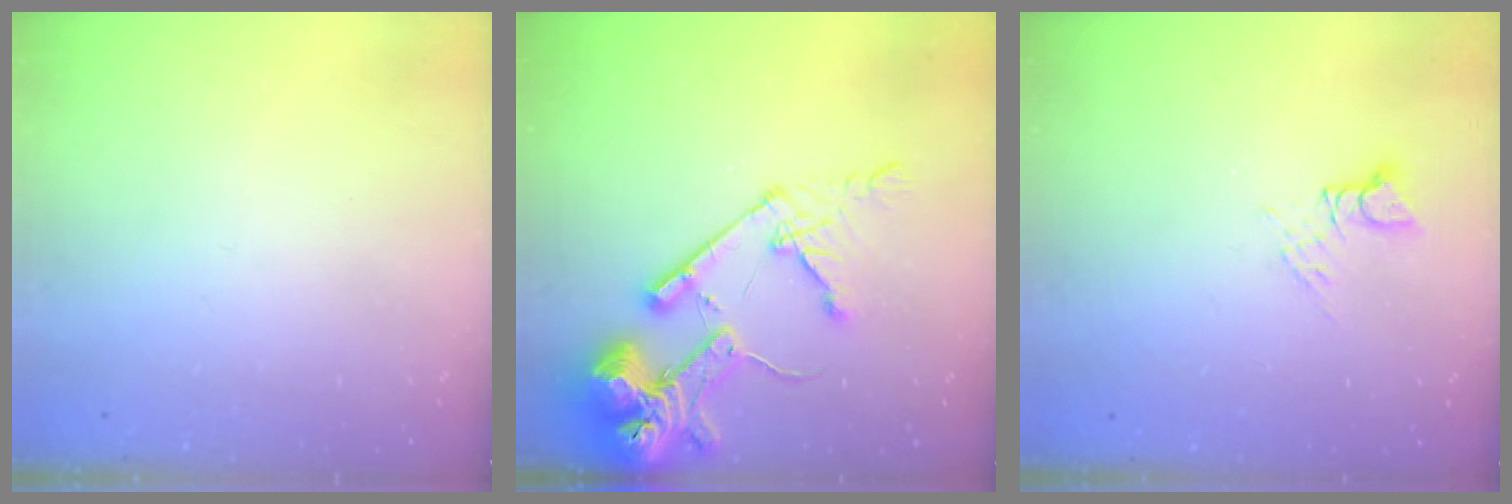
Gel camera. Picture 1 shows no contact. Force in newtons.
{"total": 18.1, "press": 17.9, "slide": 2.2}
{"total": 4.6, "press": 4.5, "slide": 0.6}